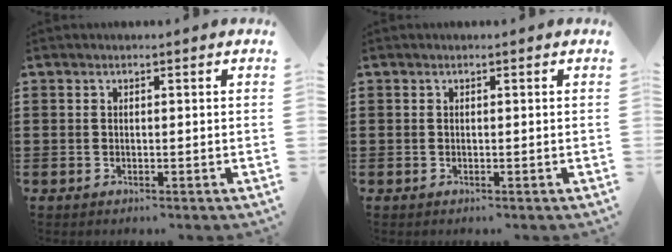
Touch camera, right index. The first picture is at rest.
{"total": 0.0}